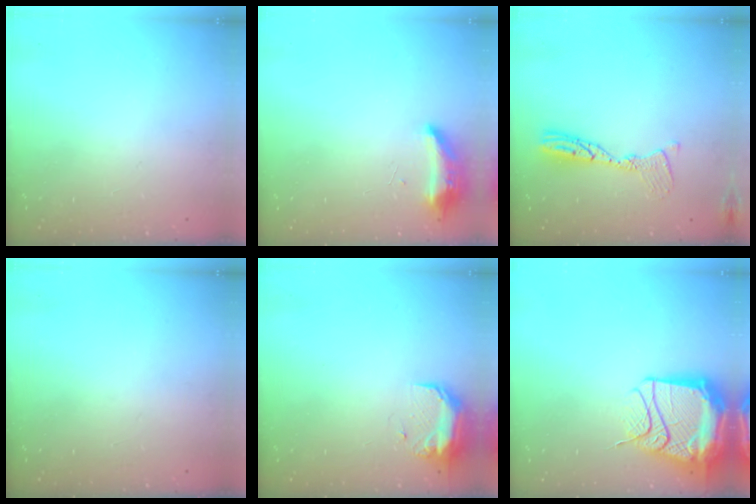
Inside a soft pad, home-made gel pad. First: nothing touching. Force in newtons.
{"total": 8.5, "press": 8.3, "slide": 2.0}
{"total": 10.8, "press": 10.8, "slide": 1.0}
{"total": 1.0, "press": 0.0, "slide": 1.0}
{"total": 9.3, "press": 9.1, "slide": 1.9}
{"total": 24.0, "press": 20.5, "slide": 12.5}